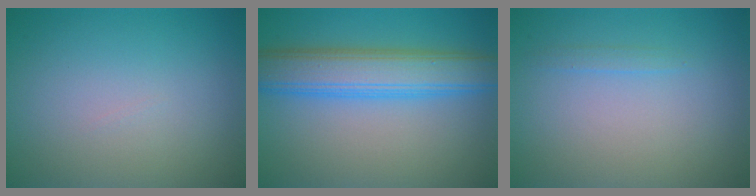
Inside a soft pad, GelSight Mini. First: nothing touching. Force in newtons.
{"total": 6.5, "press": 6.5, "slide": 0.1}
{"total": 0.7, "press": 0.7, "slide": 0.1}